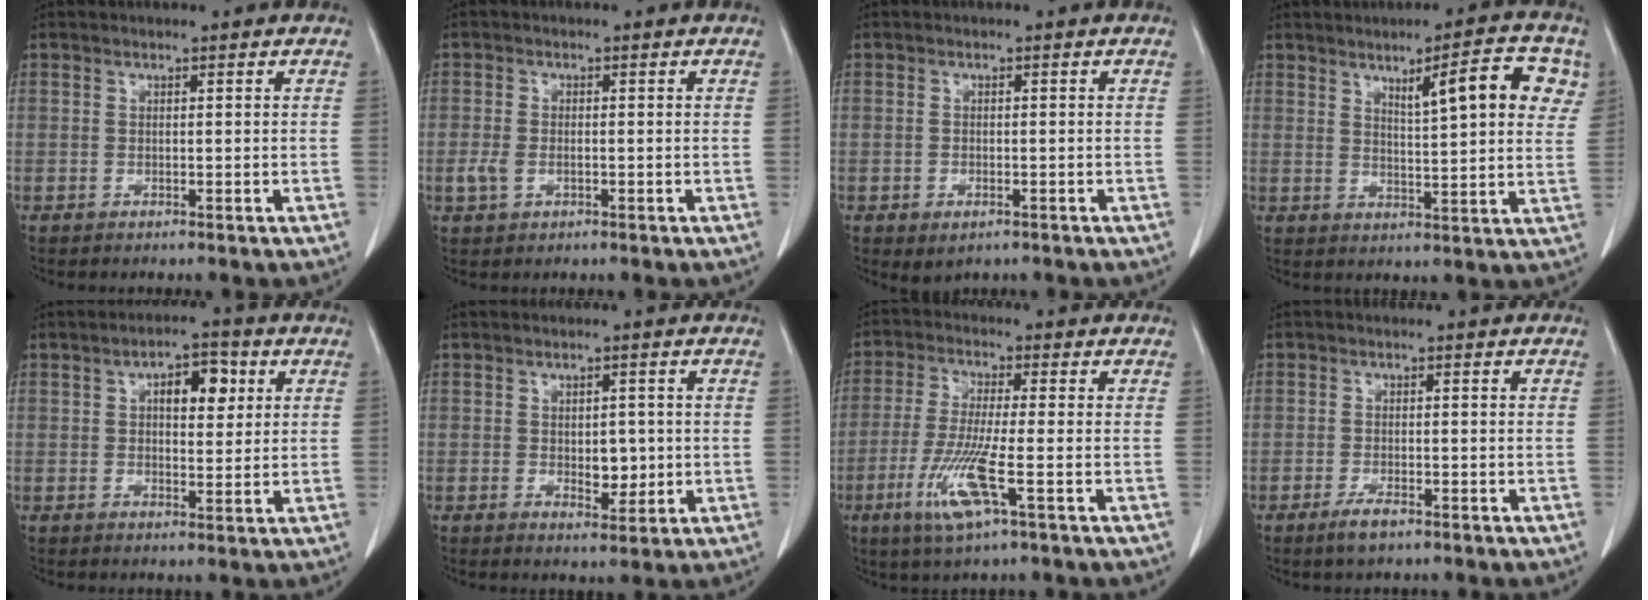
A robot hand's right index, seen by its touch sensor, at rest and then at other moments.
{"total": 2.8, "force": [-0.7, 1.8, 2.1], "torque": [-0.051, 0.004, -0.009]}
{"total": 2.4, "force": [-1.2, 1.4, 1.5], "torque": [-0.023, -0.002, -0.006]}
{"total": 10.5, "force": [4.4, 1.8, 9.3], "torque": [-0.124, 0.012, 0.060]}
{"total": 6.1, "force": [1.9, 2.8, 5.1], "torque": [-0.078, 0.014, 0.030]}
{"total": 4.0, "force": [-0.2, 2.3, 3.3], "torque": [-0.041, 0.000, 0.007]}
{"total": 9.4, "force": [-3.6, 0.3, 8.6], "torque": [-0.179, -0.021, -0.070]}
{"total": 2.9, "force": [-1.9, 0.8, 2.0], "torque": [-0.041, -0.001, -0.033]}